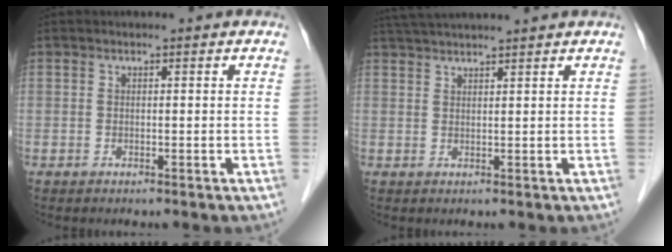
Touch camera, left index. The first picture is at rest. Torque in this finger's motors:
{"motor_torque": [-0.12, -0.45, 0.47, 0.13]}